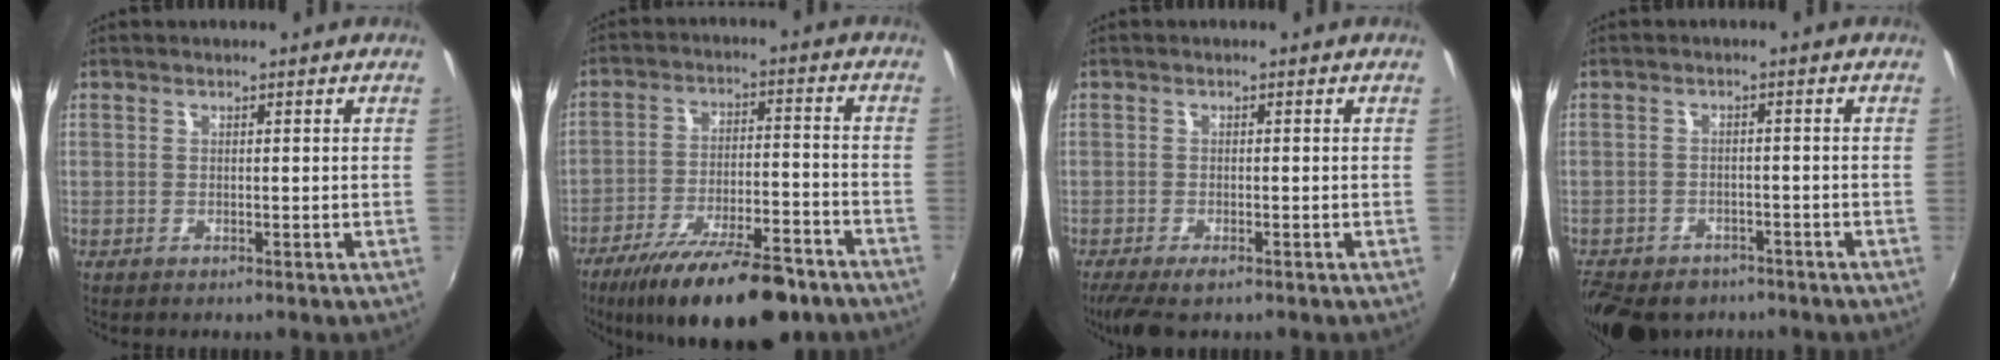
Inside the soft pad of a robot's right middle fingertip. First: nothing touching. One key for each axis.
{"total": 19.5, "fx": -14.5, "fy": 5.6, "fz": 11.8, "tx": -0.210, "ty": -0.026, "tz": -0.218}
{"total": 5.6, "fx": -4.0, "fy": 1.8, "fz": 3.5, "tx": -0.083, "ty": -0.025, "tz": -0.070}
{"total": 12.4, "fx": -9.2, "fy": 6.7, "fz": 4.9, "tx": -0.130, "ty": -0.018, "tz": -0.139}